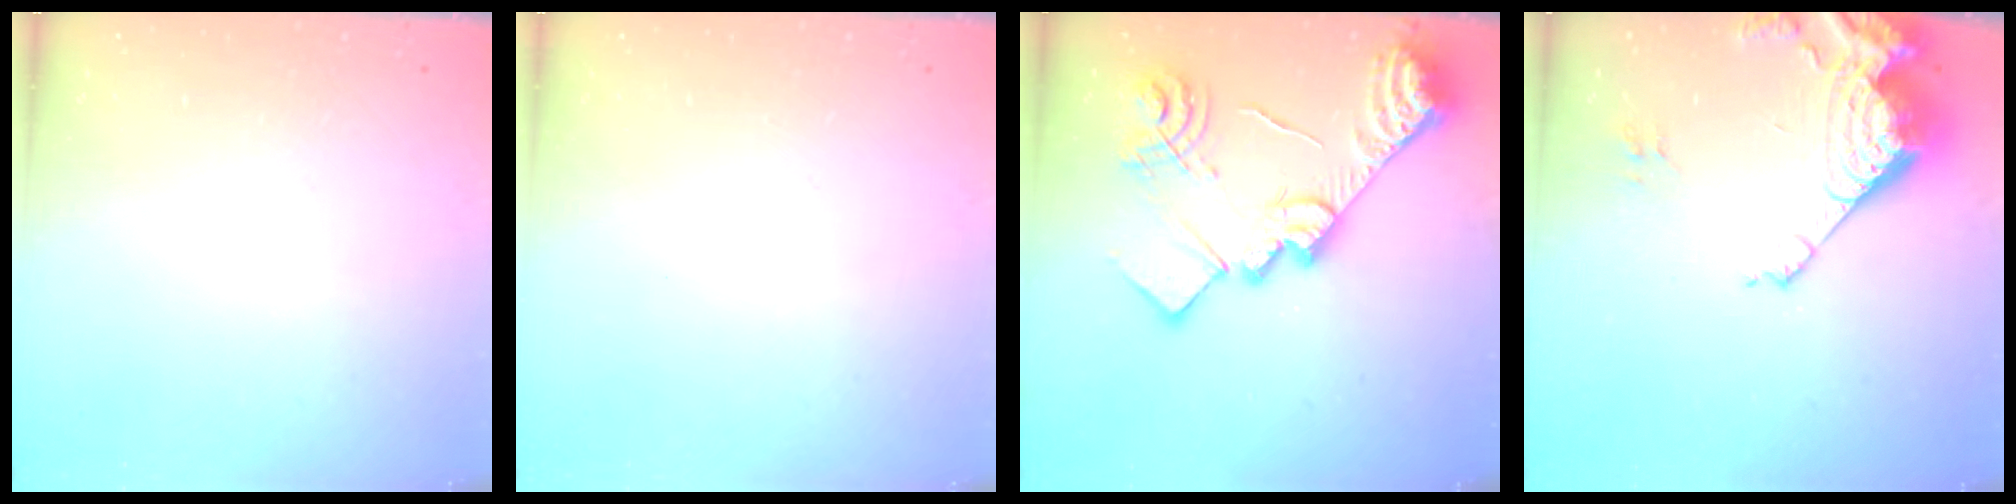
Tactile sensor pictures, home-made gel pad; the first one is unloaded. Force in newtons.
{"total": 0.0}
{"total": 26.5, "press": 26.4, "slide": 2.2}
{"total": 15.3, "press": 15.2, "slide": 1.8}